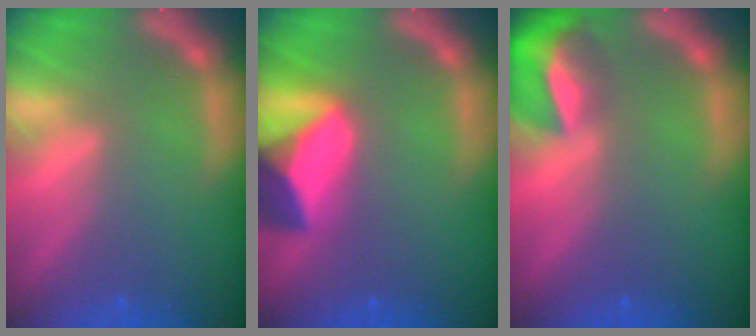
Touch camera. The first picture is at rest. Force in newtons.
{"total": 8.9}
{"total": 6.9}